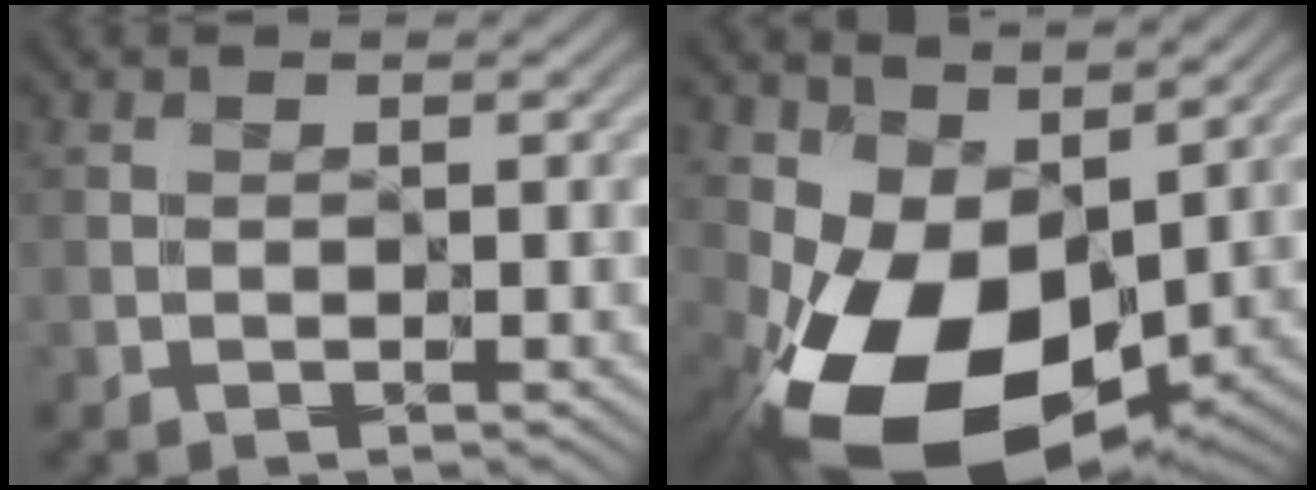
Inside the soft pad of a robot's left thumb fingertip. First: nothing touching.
{"total": 13.2, "force": [-0.2, 8.3, 10.2], "torque": [-0.206, -0.033, 0.005]}